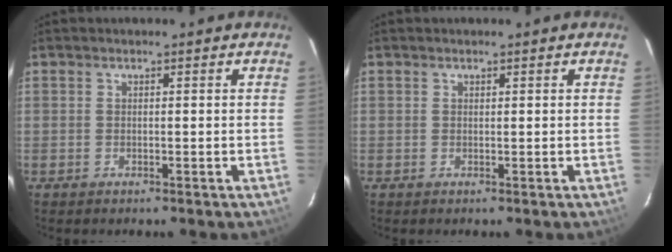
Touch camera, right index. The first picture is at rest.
{"total": 0.0}